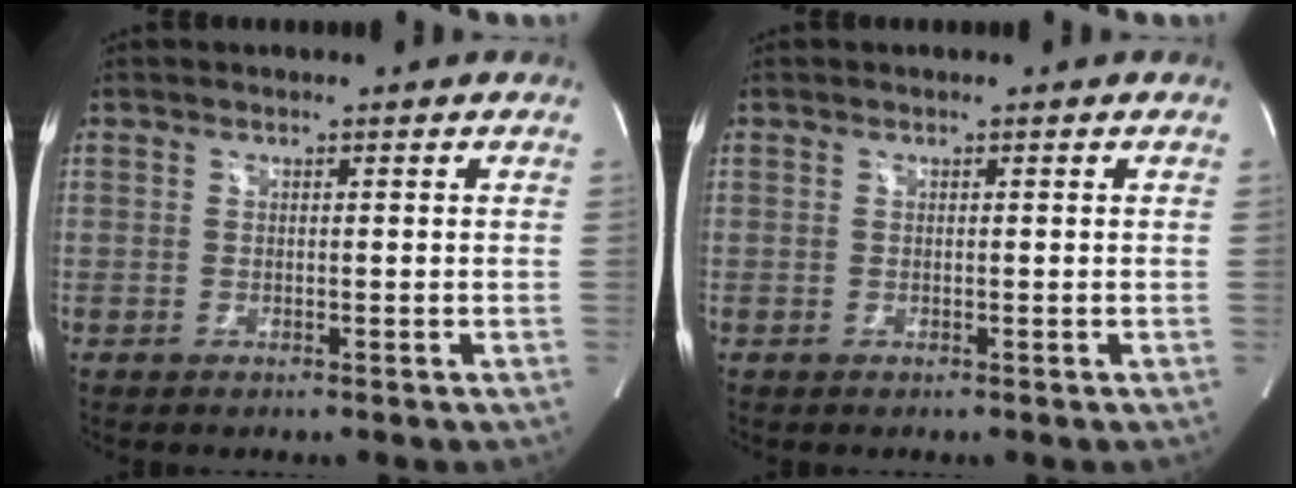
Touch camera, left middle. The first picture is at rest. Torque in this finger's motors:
{"motor_torque": [-0.01, -0.01, 0.01, 0.00]}